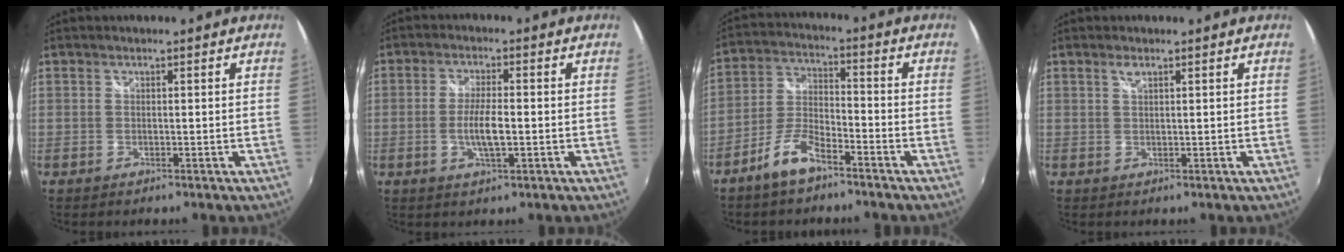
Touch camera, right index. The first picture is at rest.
{"total": 5.5, "force": [-1.1, 1.1, 5.2], "torque": [-0.102, -0.003, -0.020]}
{"total": 7.7, "force": [-5.5, 2.5, 4.8], "torque": [-0.112, 0.011, -0.105]}
{"total": 1.2, "force": [0.8, 0.3, 0.9], "torque": [-0.016, 0.003, 0.013]}